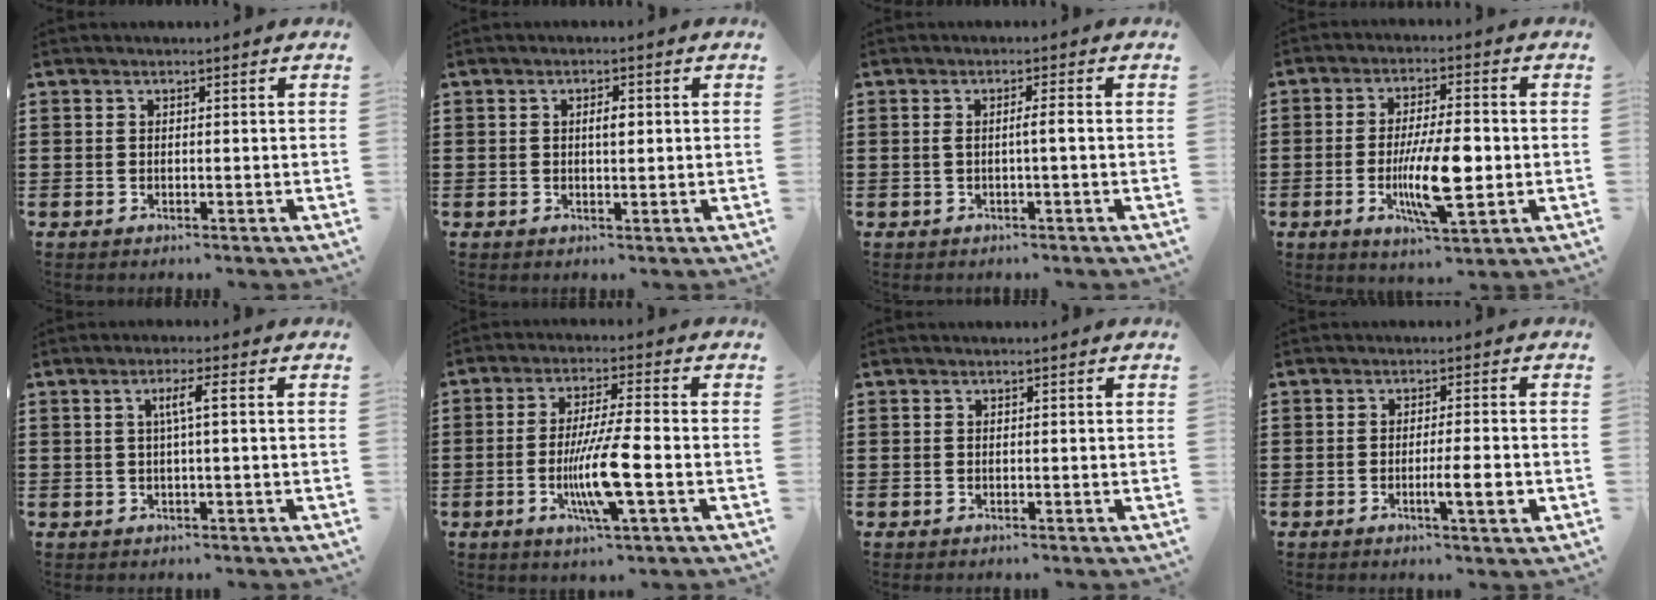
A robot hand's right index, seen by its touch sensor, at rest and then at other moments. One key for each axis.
{"total": 2.2, "fx": 0.3, "fy": 0.7, "fz": 2.0, "tx": -0.040, "ty": 0.006, "tz": 0.003}
{"total": 2.0, "fx": -0.2, "fy": -0.2, "fz": 1.9, "tx": -0.037, "ty": -0.002, "tz": -0.008}
{"total": 11.0, "fx": -2.0, "fy": 2.8, "fz": 10.4, "tx": -0.190, "ty": -0.014, "tz": -0.034}
{"total": 3.1, "fx": 0.3, "fy": 0.0, "fz": 3.1, "tx": -0.059, "ty": 0.001, "tz": 0.000}
{"total": 9.6, "fx": -2.8, "fy": 0.8, "fz": 9.1, "tx": -0.175, "ty": -0.016, "tz": -0.054}
{"total": 0.0}
{"total": 5.1, "fx": -1.6, "fy": 0.3, "fz": 4.8, "tx": -0.076, "ty": -0.010, "tz": -0.025}